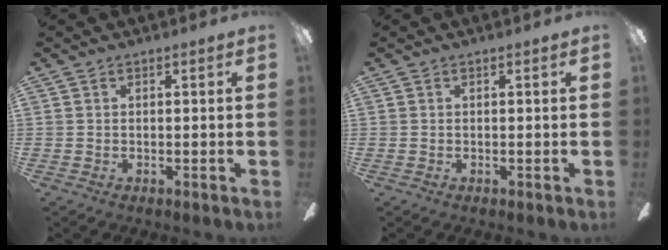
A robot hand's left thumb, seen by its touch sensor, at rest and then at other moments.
{"total": 0.0}